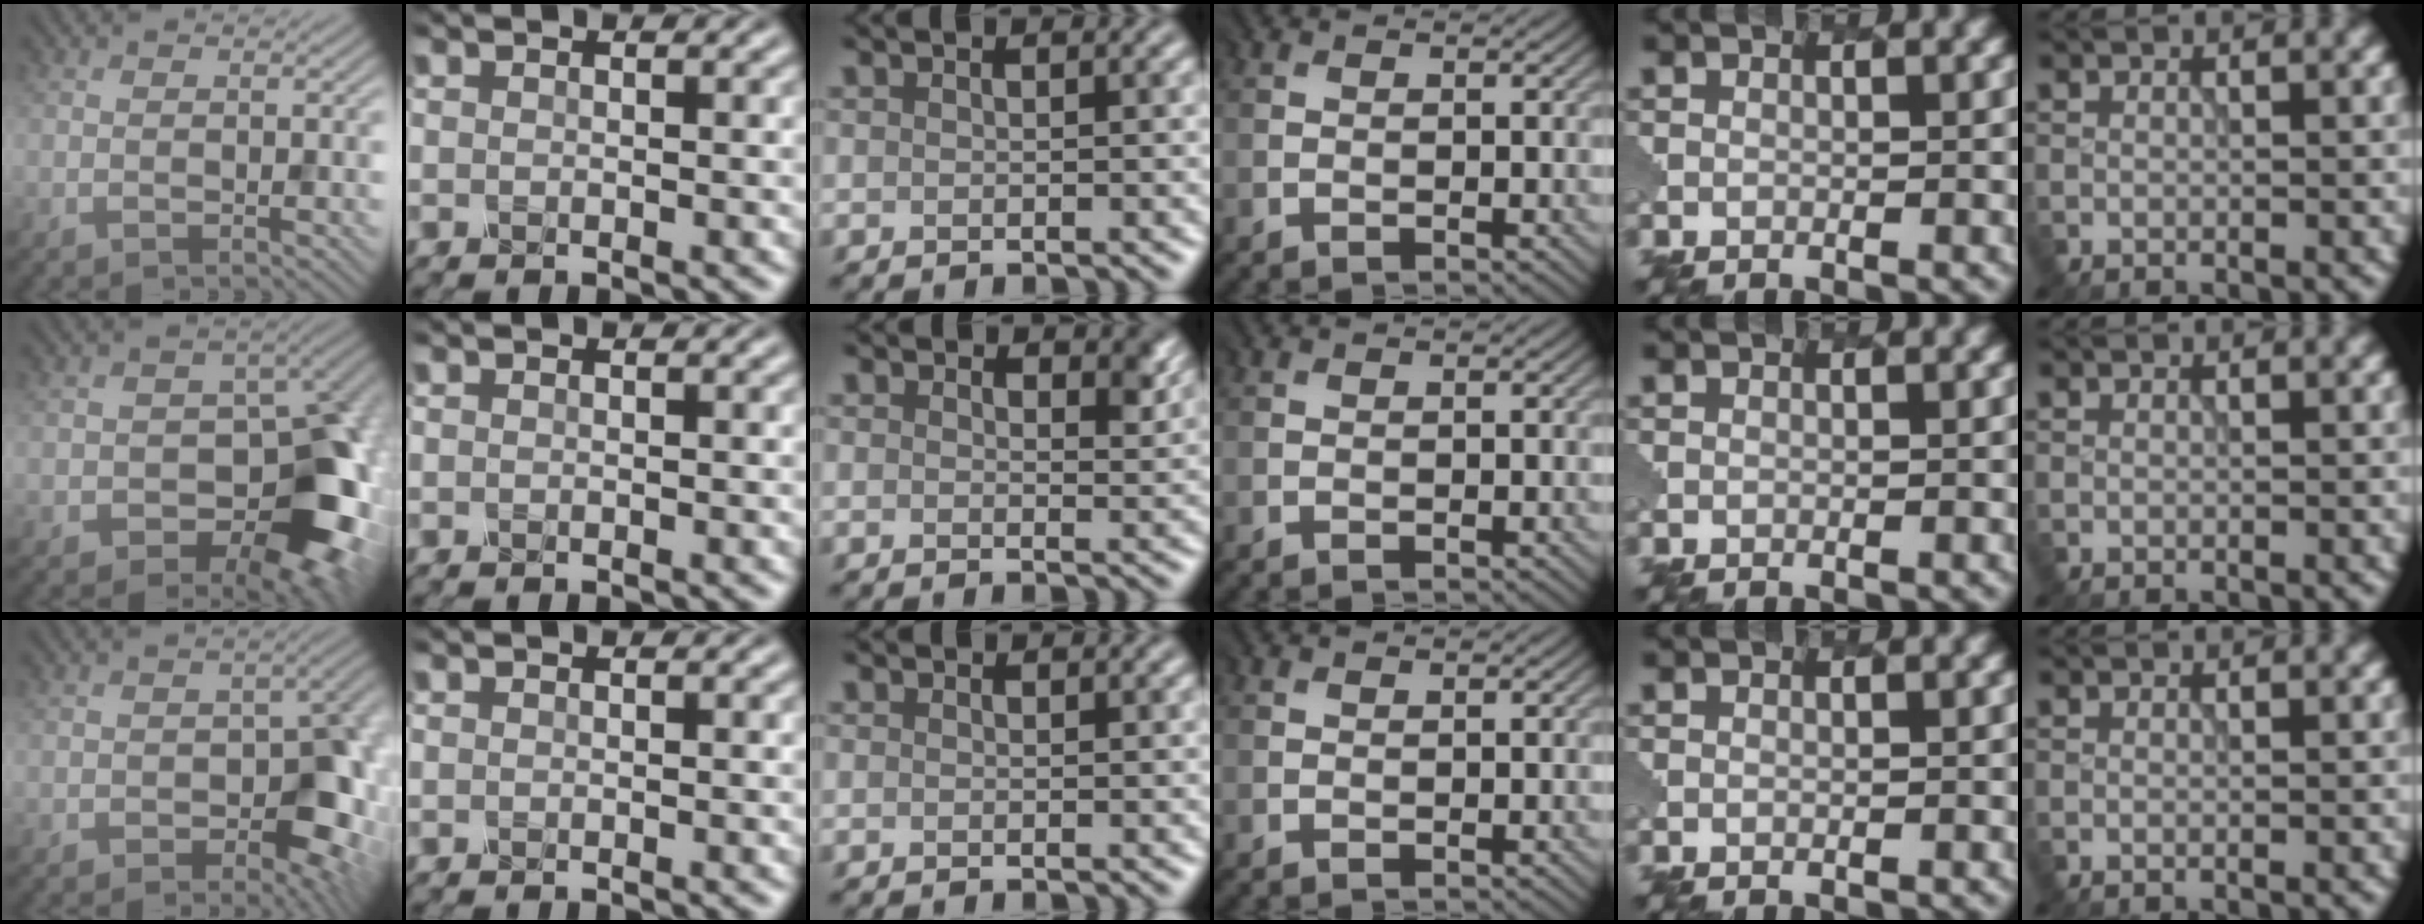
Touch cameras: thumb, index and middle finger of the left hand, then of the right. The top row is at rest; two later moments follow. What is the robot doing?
{"motion": "dispense", "object": "toothpaste"}